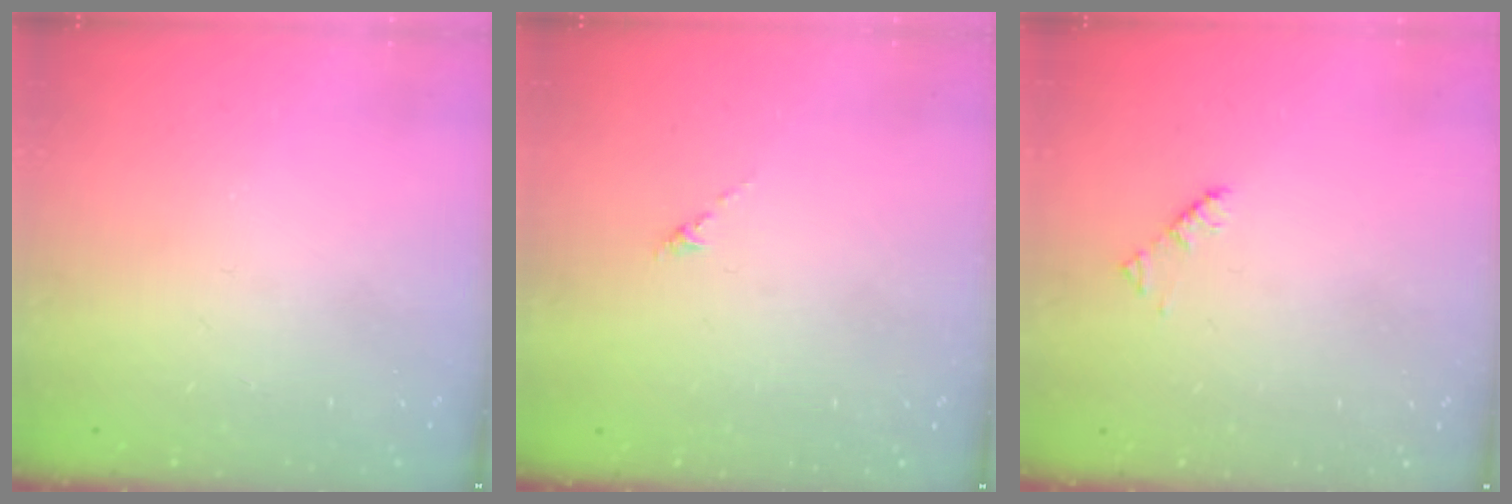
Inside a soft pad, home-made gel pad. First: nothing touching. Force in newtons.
{"total": 0.0}
{"total": 1.9, "press": 1.9, "slide": 0.3}